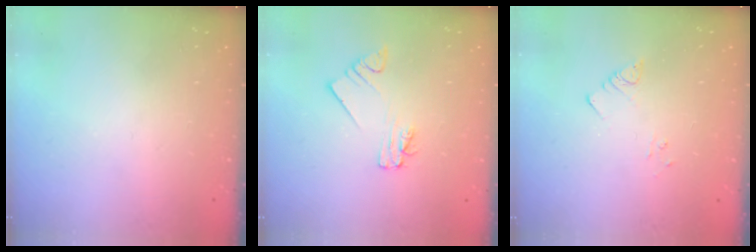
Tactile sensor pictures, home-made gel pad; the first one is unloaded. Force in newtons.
{"total": 2.0, "press": 2.0, "slide": 0.1}
{"total": 5.3, "press": 5.2, "slide": 0.6}